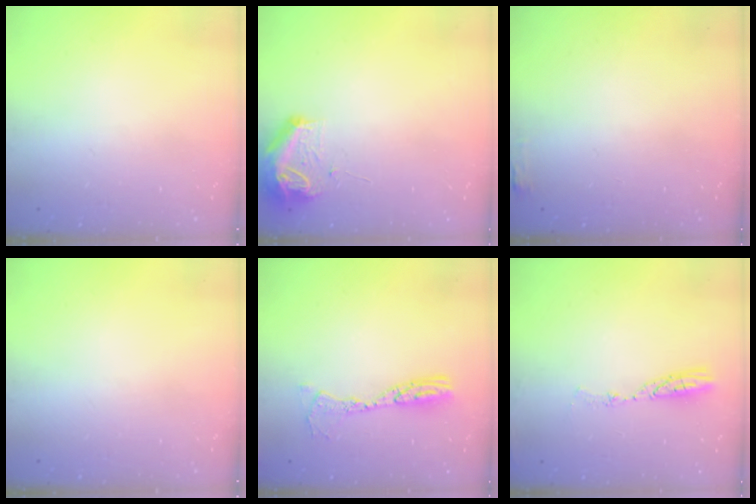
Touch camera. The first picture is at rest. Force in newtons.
{"total": 9.0, "press": 8.9, "slide": 1.1}
{"total": 2.7, "press": 2.6, "slide": 0.8}
{"total": 0.0}
{"total": 10.6, "press": 10.6, "slide": 0.9}
{"total": 5.9, "press": 5.8, "slide": 0.7}